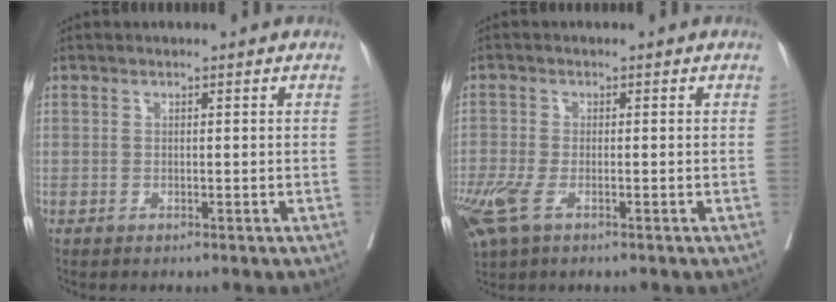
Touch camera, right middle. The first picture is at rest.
{"total": 7.2, "force": [-3.8, 3.1, 5.3], "torque": [-0.131, -0.023, -0.073]}